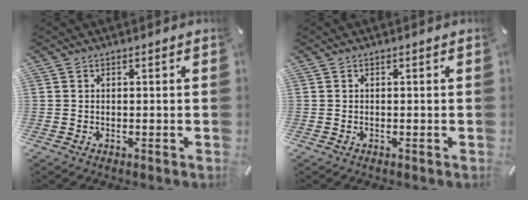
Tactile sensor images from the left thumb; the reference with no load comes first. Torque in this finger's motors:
{"motor_torque": [-0.10, -0.08, -0.05, 0.00, 0.02]}